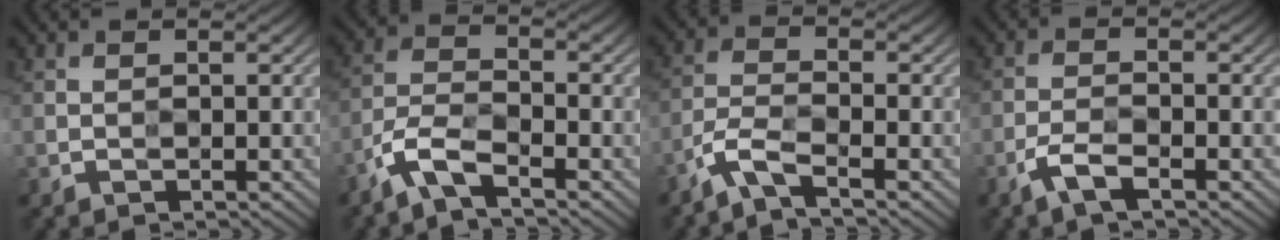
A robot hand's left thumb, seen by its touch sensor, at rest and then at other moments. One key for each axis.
{"total": 5.5, "fx": -4.0, "fy": 1.5, "fz": 3.6, "tx": -0.081, "ty": -0.003, "tz": -0.094}
{"total": 4.2, "fx": -3.1, "fy": 0.7, "fz": 2.8, "tx": -0.063, "ty": -0.002, "tz": -0.081}
{"total": 3.6, "fx": -2.3, "fy": 1.0, "fz": 2.5, "tx": -0.061, "ty": 0.001, "tz": -0.054}